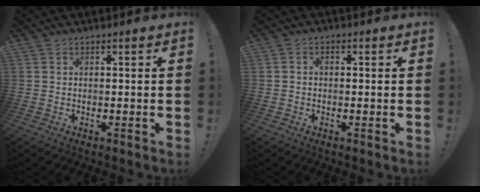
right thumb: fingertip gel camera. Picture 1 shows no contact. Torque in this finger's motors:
{"motor_torque": [-0.16, 0.08, -0.26, 0.01, -0.04]}